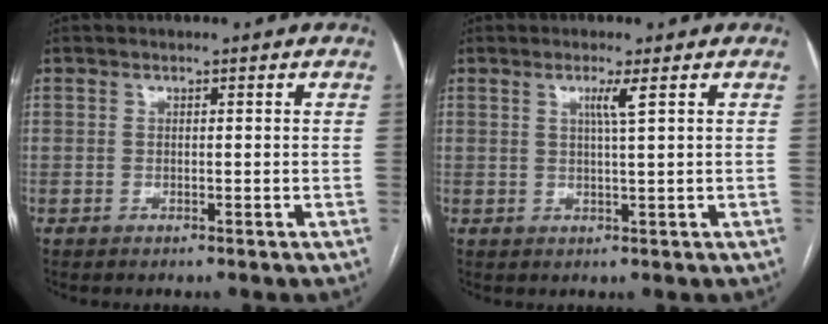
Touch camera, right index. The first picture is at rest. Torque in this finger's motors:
{"motor_torque": [0.02, 0.00, 0.11, 0.04]}